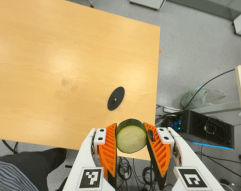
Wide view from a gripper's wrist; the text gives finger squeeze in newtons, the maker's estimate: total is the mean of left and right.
{"total": 11.5, "left": 10.6, "right": 12.4}